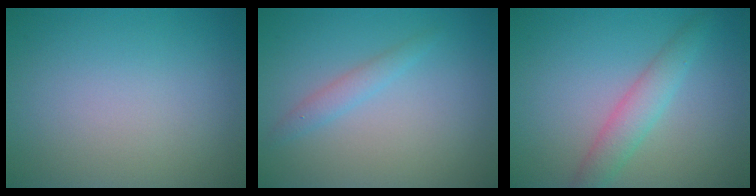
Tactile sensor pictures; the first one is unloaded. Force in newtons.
{"total": 1.5, "press": 1.4, "slide": 0.1}
{"total": 2.9, "press": 2.9, "slide": 0.1}